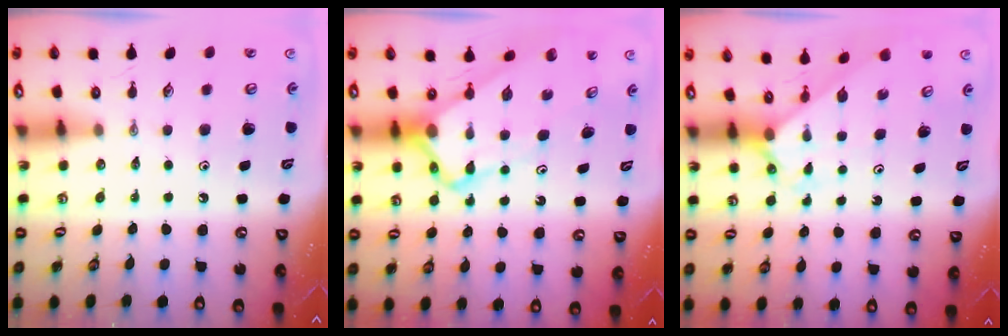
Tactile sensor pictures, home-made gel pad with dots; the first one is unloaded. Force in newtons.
{"total": 6.7, "press": 6.6, "slide": 0.6}
{"total": 2.2, "press": 2.2, "slide": 0.2}